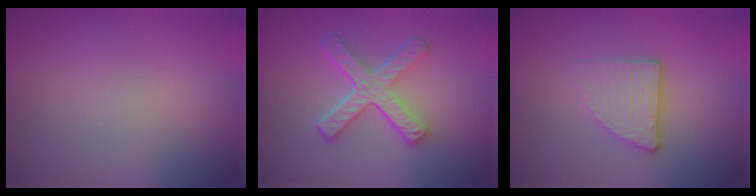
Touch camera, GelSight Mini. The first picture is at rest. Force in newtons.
{"total": 4.9, "press": 3.6, "slide": 3.3}
{"total": 3.4, "press": 2.4, "slide": 2.4}